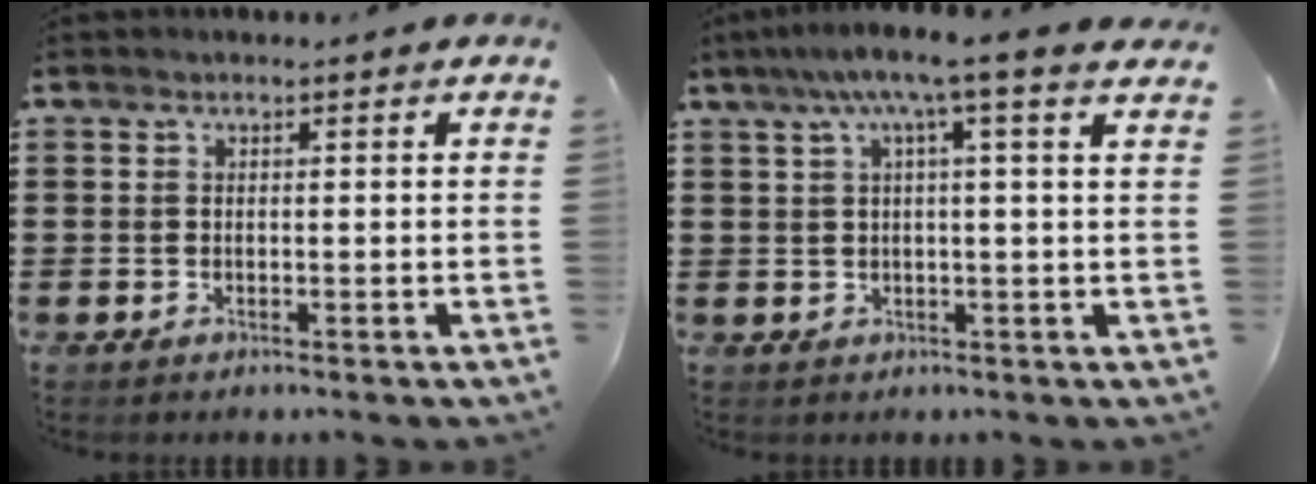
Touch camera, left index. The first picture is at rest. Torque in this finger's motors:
{"motor_torque": [2.14, 0.00, 0.49, 0.21]}